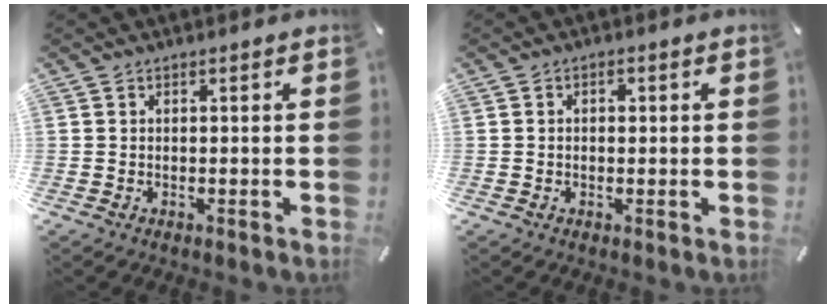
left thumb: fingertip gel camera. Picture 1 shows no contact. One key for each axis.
{"total": 1.6, "fx": 0.1, "fy": 1.2, "fz": 1.1, "tx": -0.015, "ty": 0.004, "tz": -0.003}